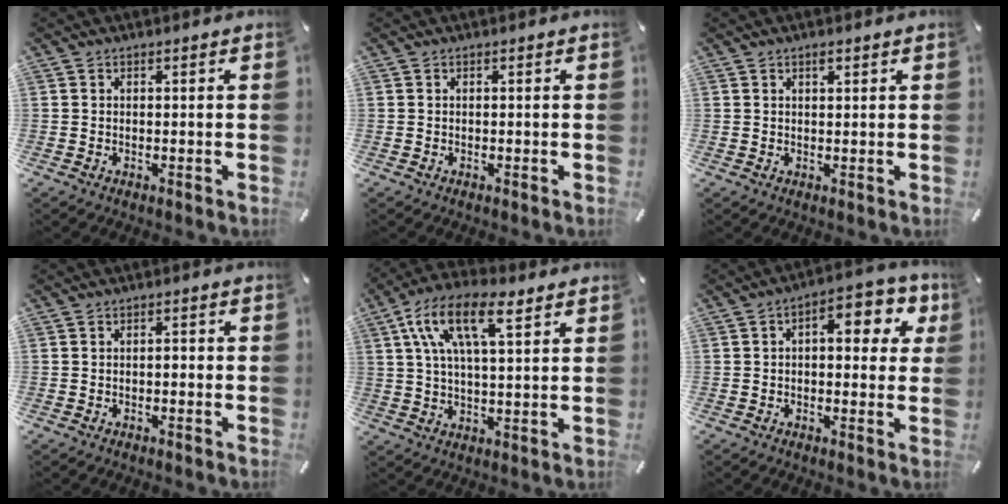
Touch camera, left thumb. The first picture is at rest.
{"total": 0.0}
{"total": 1.2, "force": [0.8, 0.4, 0.9], "torque": [-0.019, 0.000, 0.014]}
{"total": 1.3, "force": [-0.5, 0.7, 1.0], "torque": [-0.021, 0.004, -0.011]}
{"total": 13.6, "force": [6.6, 5.5, 10.5], "torque": [-0.228, -0.009, 0.114]}
{"total": 9.7, "force": [2.7, 5.1, 7.9], "torque": [-0.098, -0.014, 0.038]}